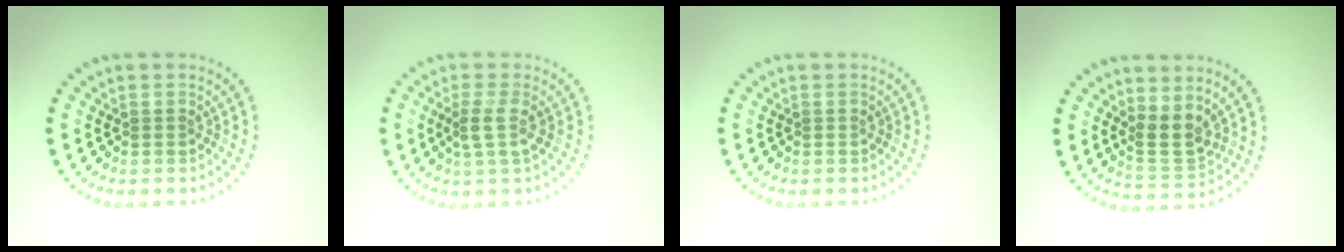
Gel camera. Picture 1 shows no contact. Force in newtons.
{"total": 2.2, "press": 1.7, "slide": 1.4}
{"total": 0.0}
{"total": 2.9, "press": 2.4, "slide": 1.6}